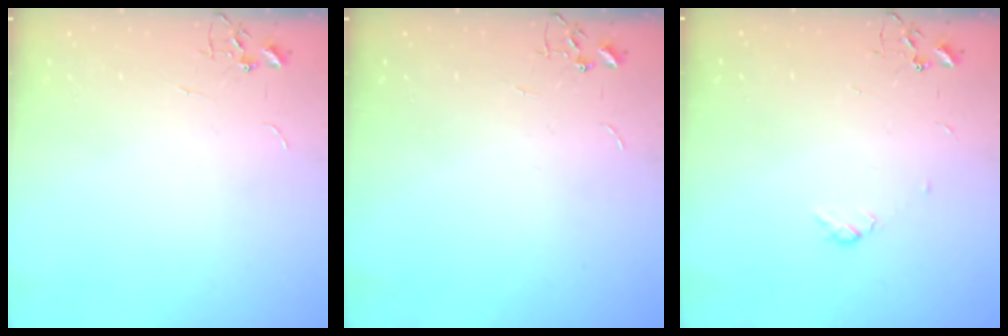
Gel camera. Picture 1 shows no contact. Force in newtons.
{"total": 0.0}
{"total": 2.9, "press": 2.8, "slide": 0.5}